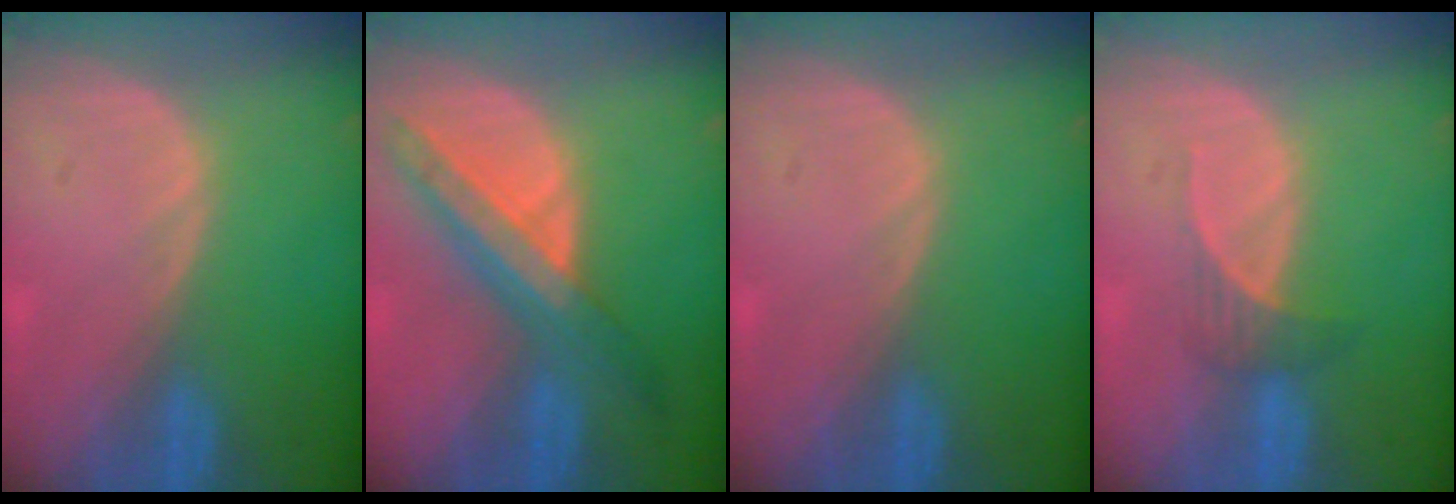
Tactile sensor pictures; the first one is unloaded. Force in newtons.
{"total": 8.6, "press": 7.5, "slide": 4.2}
{"total": 0.0}
{"total": 2.5, "press": 2.3, "slide": 0.9}